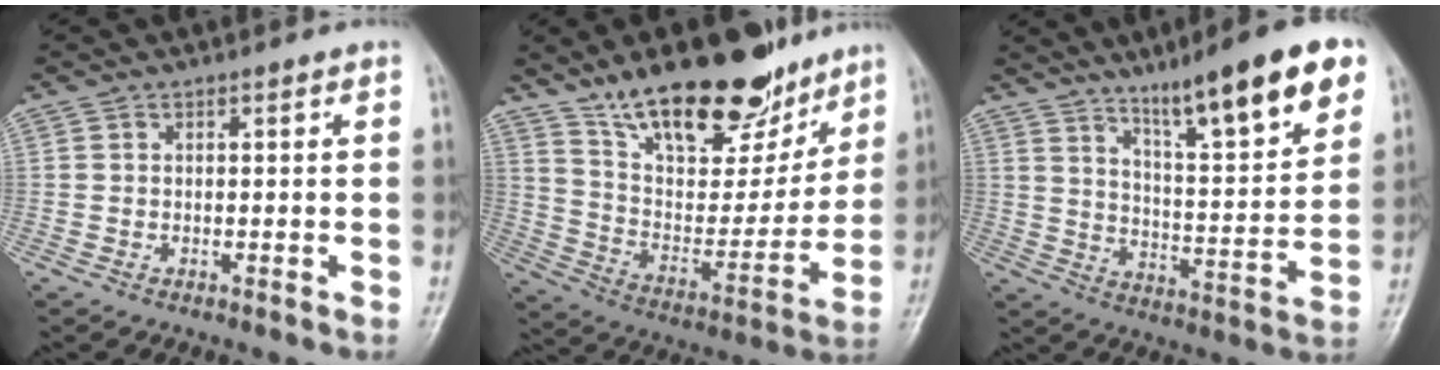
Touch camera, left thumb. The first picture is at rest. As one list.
[{"total": 24.6, "force": [17.0, 10.6, 14.3], "torque": [-0.176, -0.077, 0.279]}, {"total": 18.8, "force": [11.7, 3.4, 14.4], "torque": [-0.187, -0.051, 0.183]}]